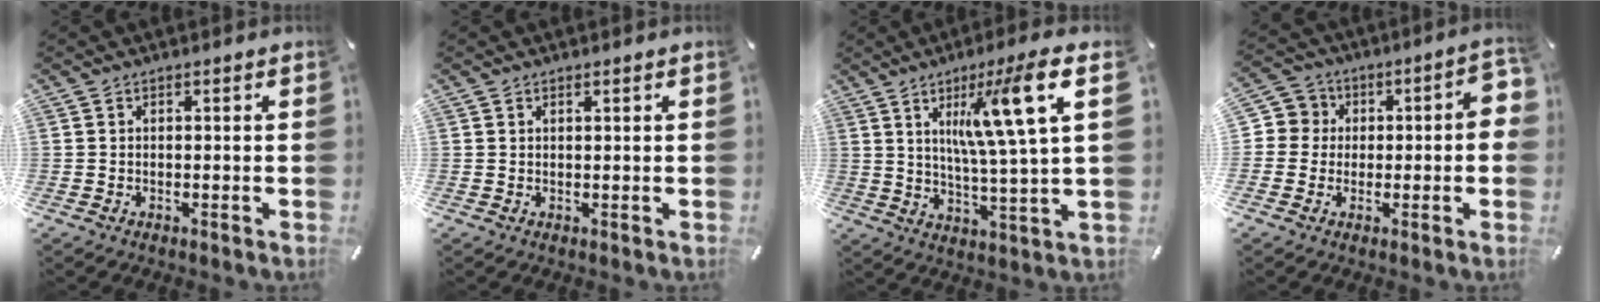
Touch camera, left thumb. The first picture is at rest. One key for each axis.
{"total": 0.6, "fx": 0.4, "fy": 0.1, "fz": 0.4, "tx": -0.007, "ty": -0.001, "tz": 0.008}
{"total": 15.6, "fx": 6.2, "fy": 1.4, "fz": 14.2, "tx": -0.234, "ty": -0.019, "tz": 0.084}
{"total": 7.2, "fx": -1.1, "fy": 6.1, "fz": 3.6, "tx": -0.054, "ty": 0.012, "tz": -0.026}